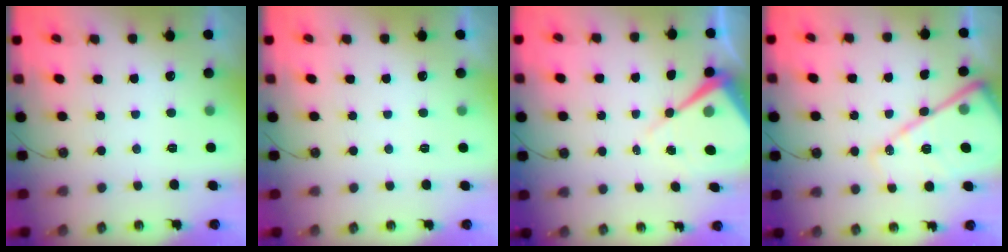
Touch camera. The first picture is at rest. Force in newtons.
{"total": 2.7, "press": 2.7, "slide": 0.4}
{"total": 9.2, "press": 9.2, "slide": 0.6}
{"total": 17.7, "press": 17.6, "slide": 1.9}